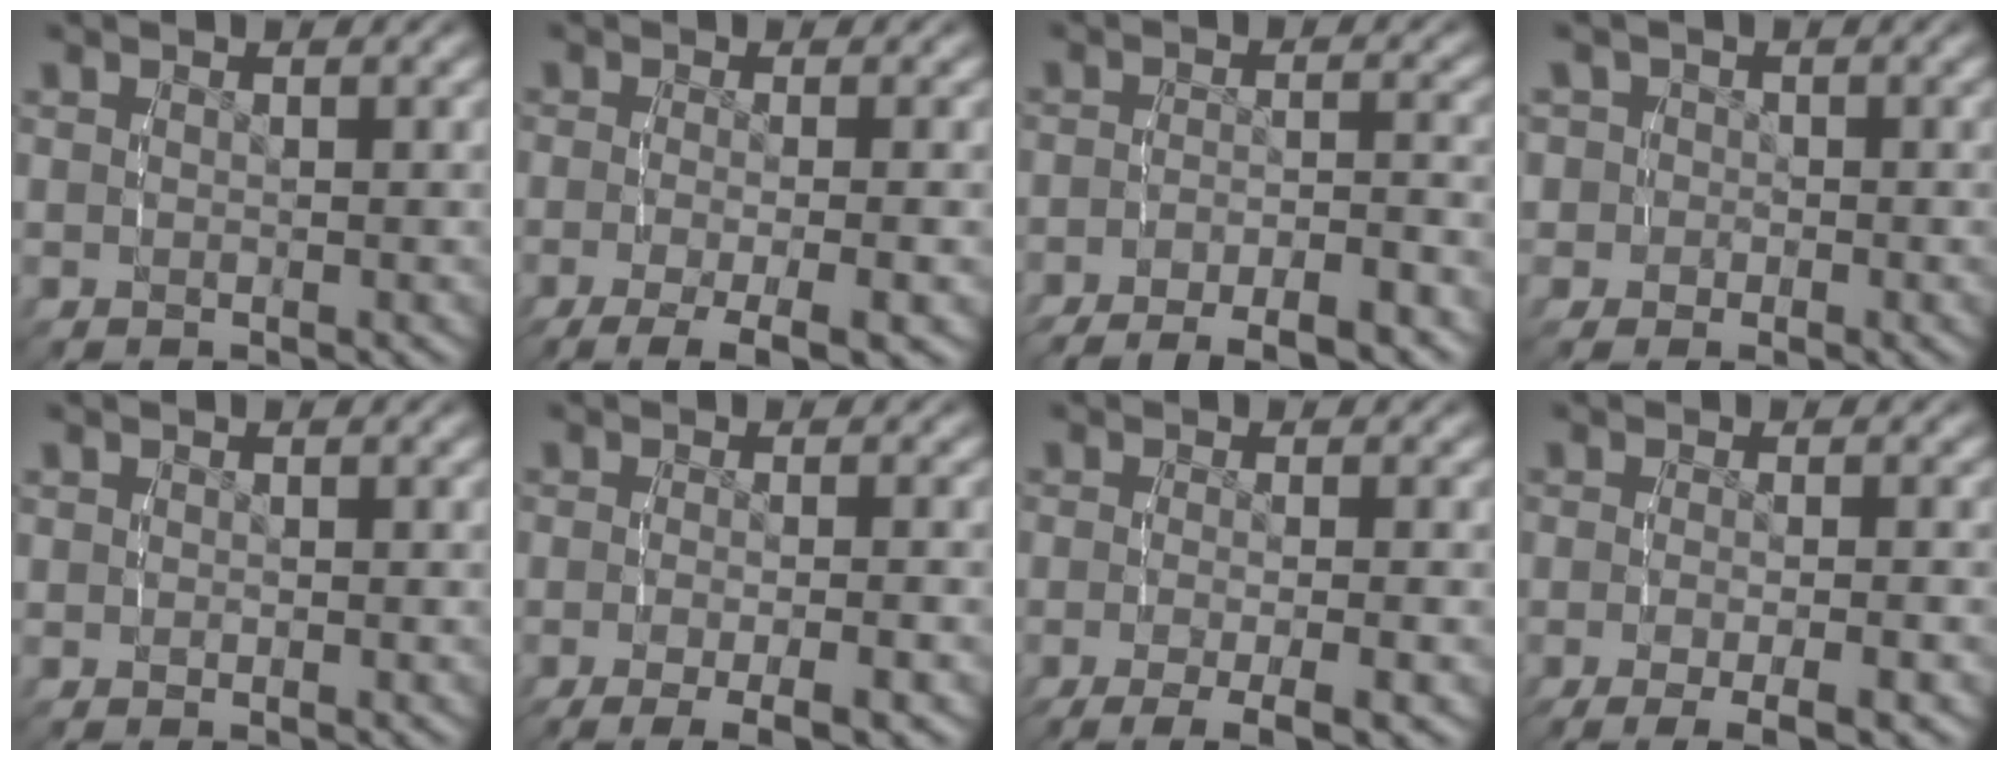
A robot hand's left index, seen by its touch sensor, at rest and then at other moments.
{"total": 6.6, "force": [-4.6, 2.0, 4.3], "torque": [-0.078, -0.029, -0.055]}
{"total": 7.7, "force": [-6.9, 2.3, 2.6], "torque": [-0.030, -0.011, -0.106]}
{"total": 3.8, "force": [-0.4, 3.8, 0.5], "torque": [-0.025, -0.006, -0.017]}
{"total": 0.0}
{"total": 5.8, "force": [-4.2, 1.4, 3.7], "torque": [-0.059, -0.015, -0.055]}
{"total": 5.9, "force": [-4.1, 1.6, 3.9], "torque": [-0.063, -0.019, -0.052]}
{"total": 5.2, "force": [-3.7, 1.1, 3.5], "torque": [-0.055, -0.012, -0.049]}